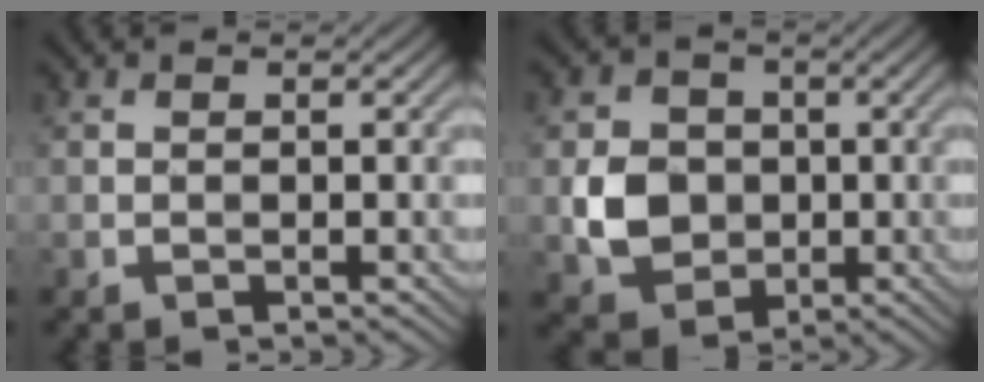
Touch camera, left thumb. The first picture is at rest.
{"total": 6.5, "force": [-0.6, 5.7, 3.1], "torque": [-0.073, -0.002, -0.017]}